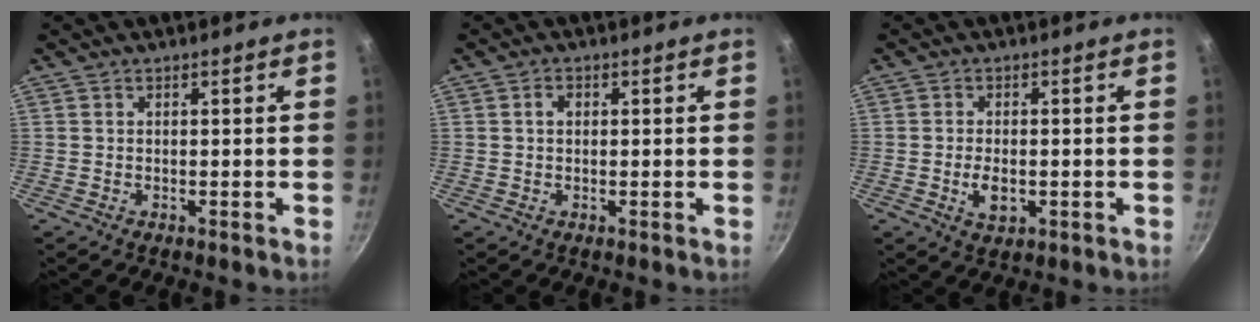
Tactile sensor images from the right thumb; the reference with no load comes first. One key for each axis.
{"total": 1.7, "fx": 0.3, "fy": 1.3, "fz": 1.1, "tx": -0.014, "ty": 0.005, "tz": 0.004}
{"total": 4.4, "fx": -0.9, "fy": 2.5, "fz": 3.5, "tx": -0.063, "ty": 0.001, "tz": -0.012}